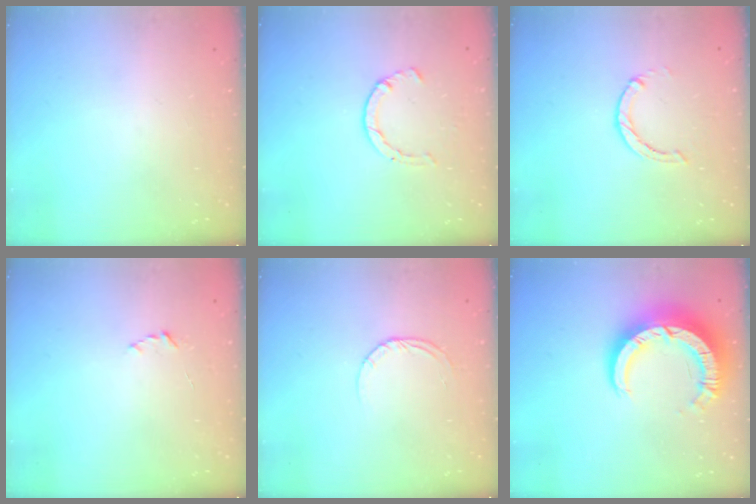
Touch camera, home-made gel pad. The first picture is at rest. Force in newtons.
{"total": 2.1, "press": 2.1, "slide": 0.5}
{"total": 0.6, "press": 0.6, "slide": 0.2}
{"total": 1.9, "press": 1.9, "slide": 0.2}
{"total": 3.2, "press": 3.2, "slide": 0.3}
{"total": 12.0, "press": 11.9, "slide": 1.2}